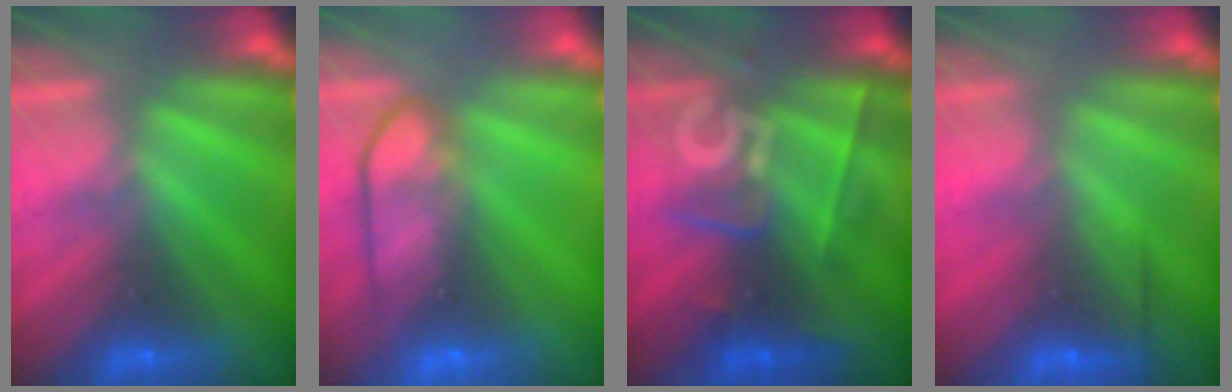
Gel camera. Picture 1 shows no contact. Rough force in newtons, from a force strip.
{"total": 7.4}
{"total": 2.5}
{"total": 2.6}